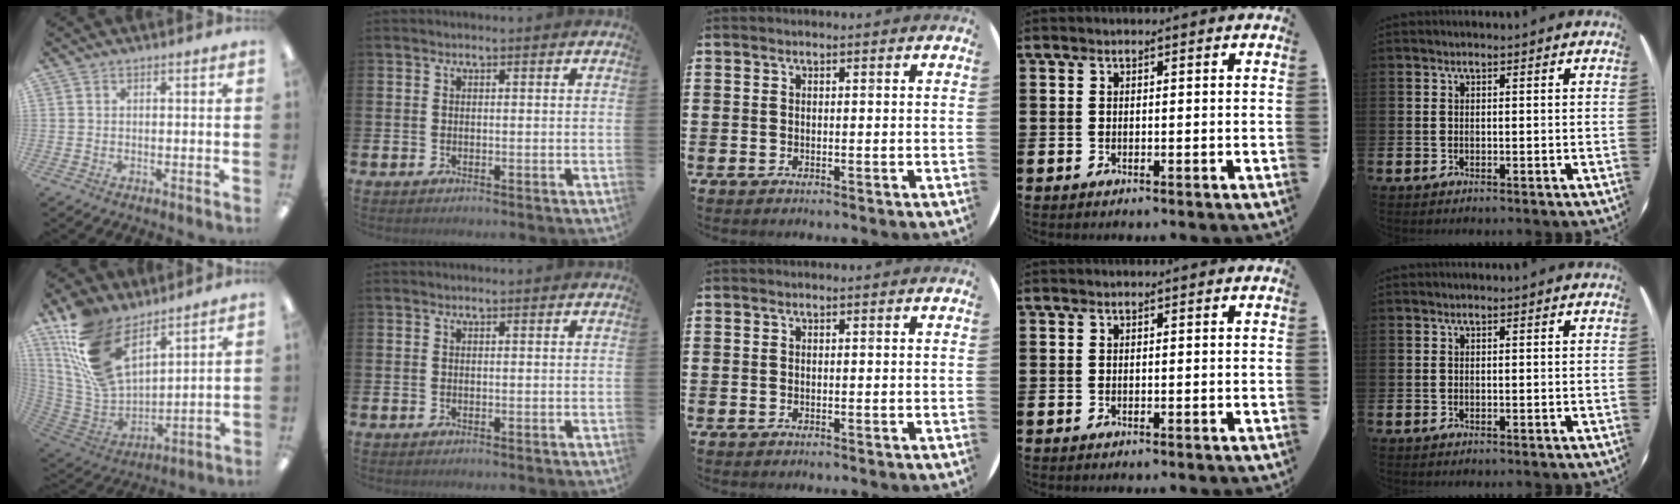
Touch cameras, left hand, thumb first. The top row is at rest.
{"thumb": {"total": 19.7, "force": [11.8, 10.2, 12.0], "torque": [-0.275, -0.055, 0.220]}}